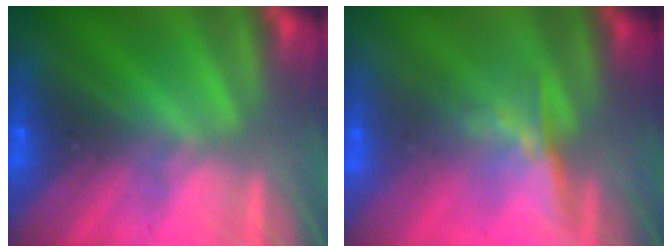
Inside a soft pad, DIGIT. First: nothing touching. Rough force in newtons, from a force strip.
{"total": 2.2}